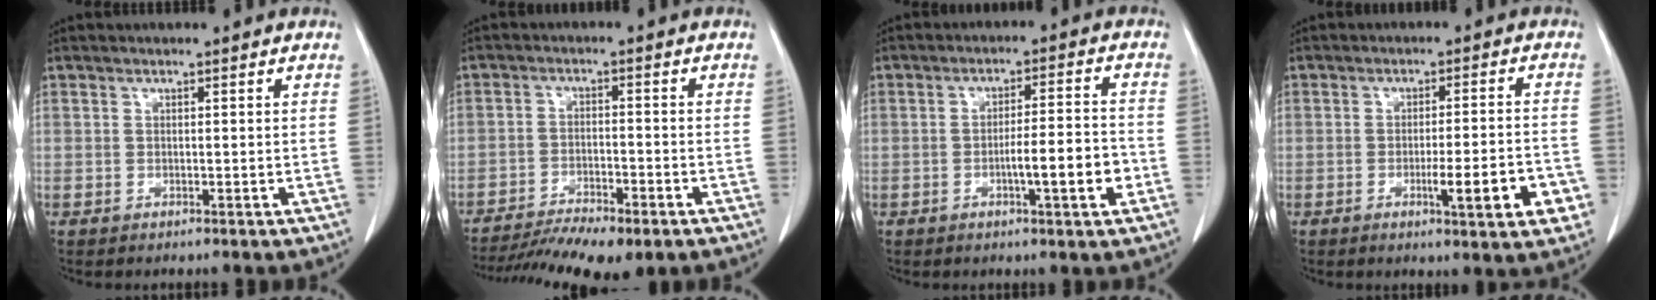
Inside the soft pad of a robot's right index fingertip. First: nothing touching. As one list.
[{"total": 12.3, "force": [-9.8, 2.2, 7.1], "torque": [-0.115, -0.015, -0.154]}, {"total": 7.3, "force": [-2.4, 0.4, 6.9], "torque": [-0.105, 0.006, -0.035]}, {"total": 8.9, "force": [-3.3, 0.9, 8.3], "torque": [-0.107, -0.003, -0.042]}]